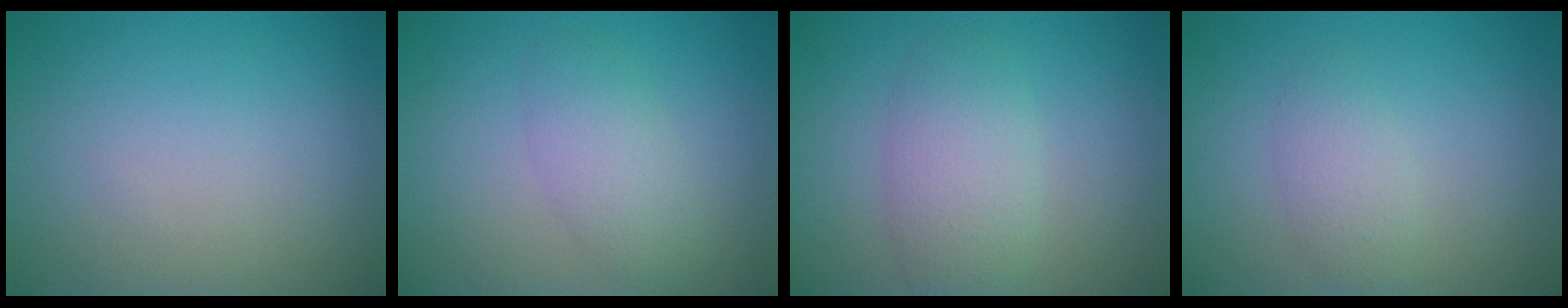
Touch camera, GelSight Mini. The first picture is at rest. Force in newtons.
{"total": 2.7, "press": 2.7, "slide": 0.1}
{"total": 3.8, "press": 3.8, "slide": 0.2}
{"total": 1.9, "press": 1.9, "slide": 0.1}